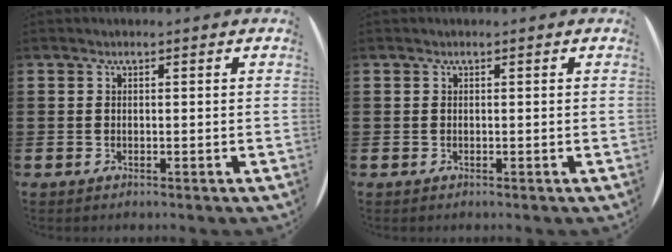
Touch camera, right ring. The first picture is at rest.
{"total": 0.0}